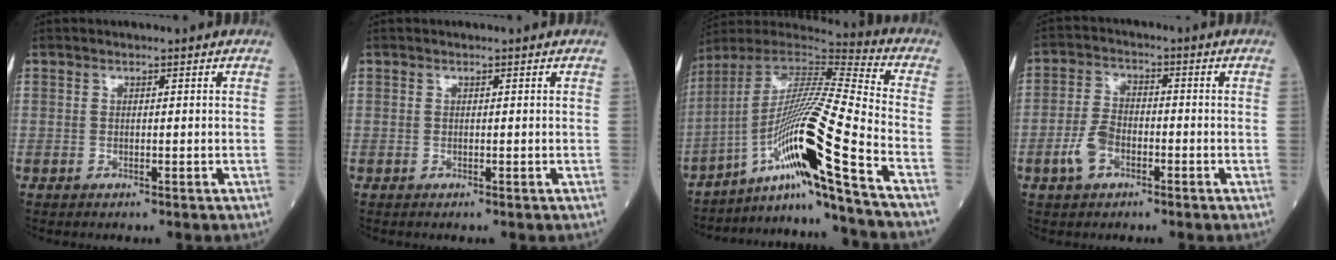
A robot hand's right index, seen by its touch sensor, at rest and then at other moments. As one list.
[{"total": 0.0}, {"total": 19.5, "force": [-11.1, -2.5, 15.8], "torque": [-0.308, -0.010, -0.201]}, {"total": 5.3, "force": [-2.4, 3.0, 3.6], "torque": [-0.086, 0.005, -0.048]}]